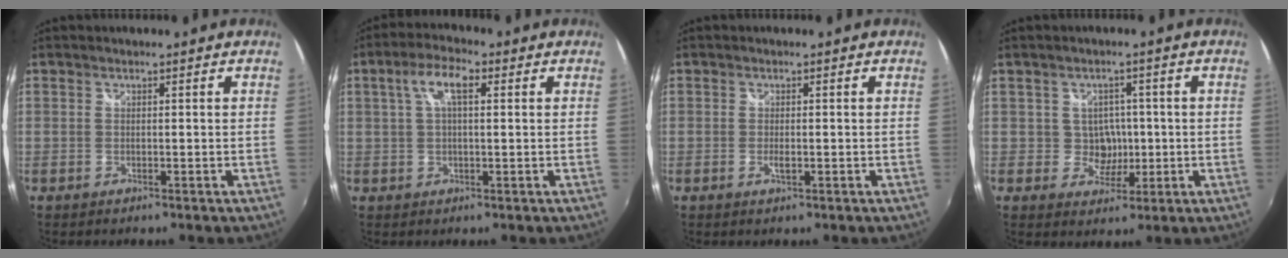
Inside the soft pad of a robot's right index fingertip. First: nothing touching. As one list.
[{"total": 6.0, "force": [1.8, 2.2, 5.3], "torque": [-0.102, 0.016, 0.031]}, {"total": 1.3, "force": [-0.4, 0.5, 1.2], "torque": [-0.024, -0.003, -0.007]}, {"total": 4.2, "force": [-0.2, 4.1, 0.9], "torque": [-0.020, 0.011, 0.004]}]